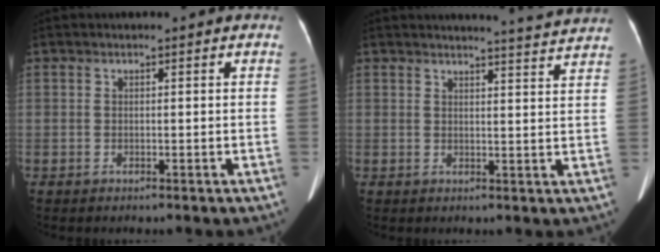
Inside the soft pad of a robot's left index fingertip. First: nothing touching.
{"total": 7.2, "force": [7.0, -1.2, 1.2], "torque": [-0.025, -0.016, 0.074]}